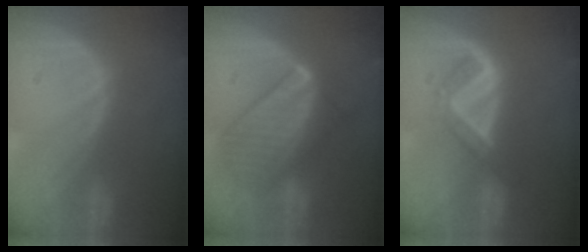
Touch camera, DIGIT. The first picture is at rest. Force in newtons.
{"total": 10.1, "press": 10.1, "slide": 0.8}
{"total": 5.3, "press": 4.4, "slide": 3.0}